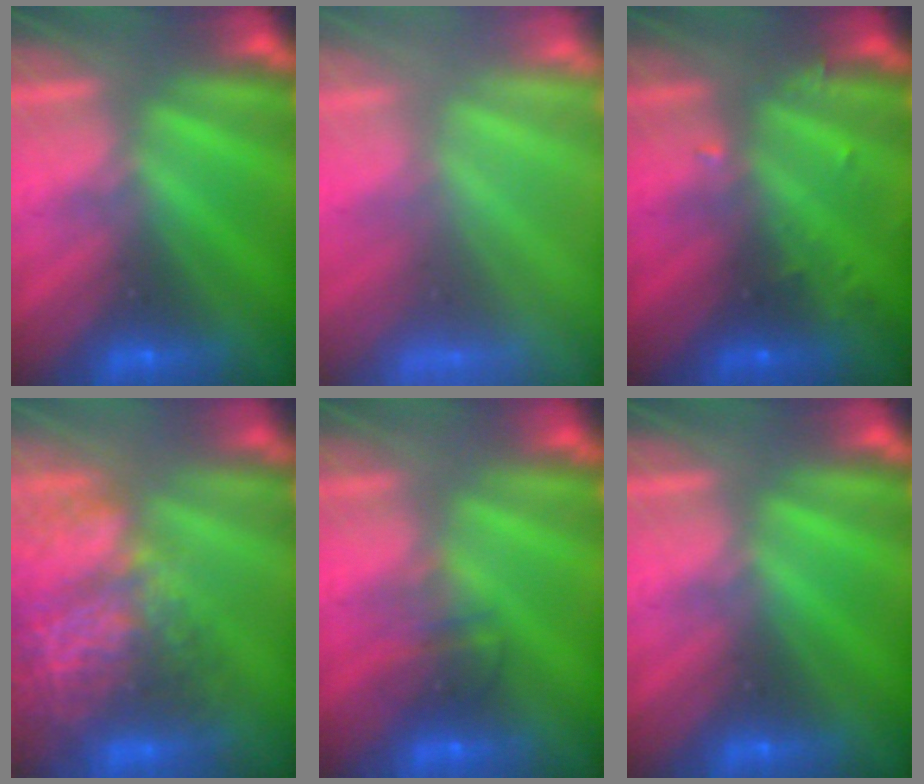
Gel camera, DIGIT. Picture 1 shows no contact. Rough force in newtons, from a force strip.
{"total": 9.3}
{"total": 2.9}
{"total": 10.8}
{"total": 2.3}
{"total": 0.0}